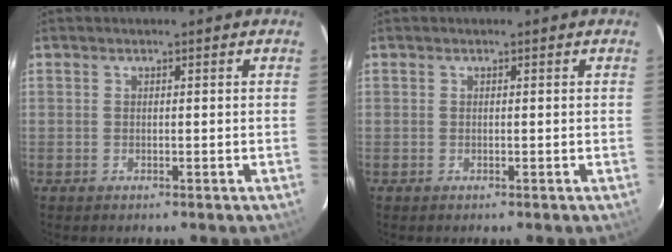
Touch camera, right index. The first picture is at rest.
{"total": 0.0}